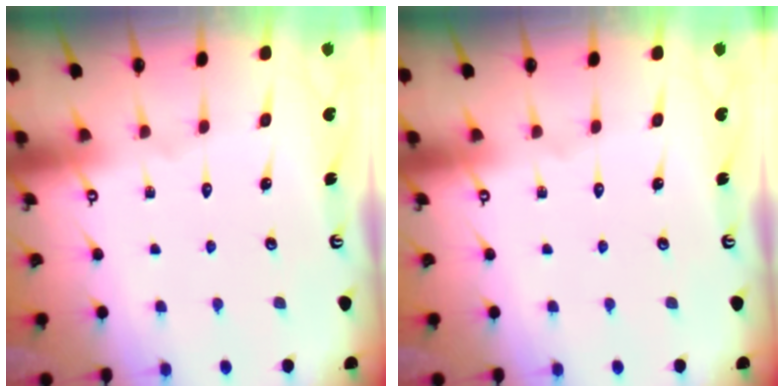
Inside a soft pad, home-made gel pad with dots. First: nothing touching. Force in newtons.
{"total": 0.0}